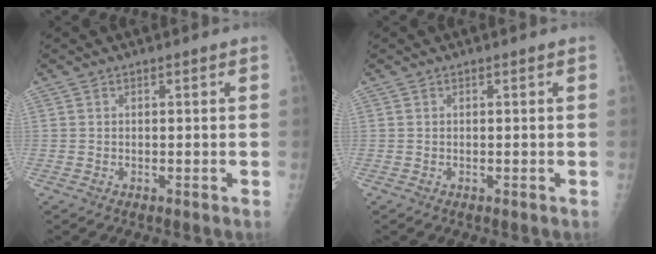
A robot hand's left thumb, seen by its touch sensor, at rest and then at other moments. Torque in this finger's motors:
{"motor_torque": [0.00, 0.00, 0.03, -0.03, 0.00]}